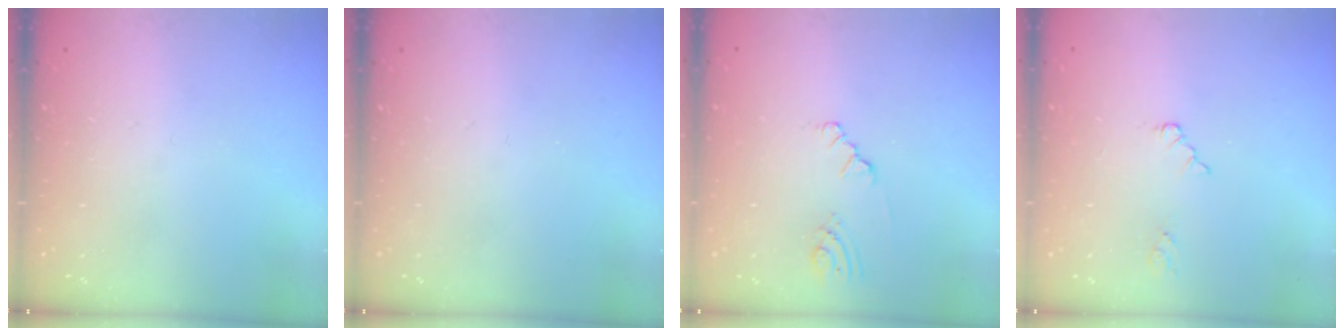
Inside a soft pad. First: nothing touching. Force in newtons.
{"total": 0.0}
{"total": 2.5, "press": 2.5, "slide": 0.4}
{"total": 3.3, "press": 3.2, "slide": 0.5}